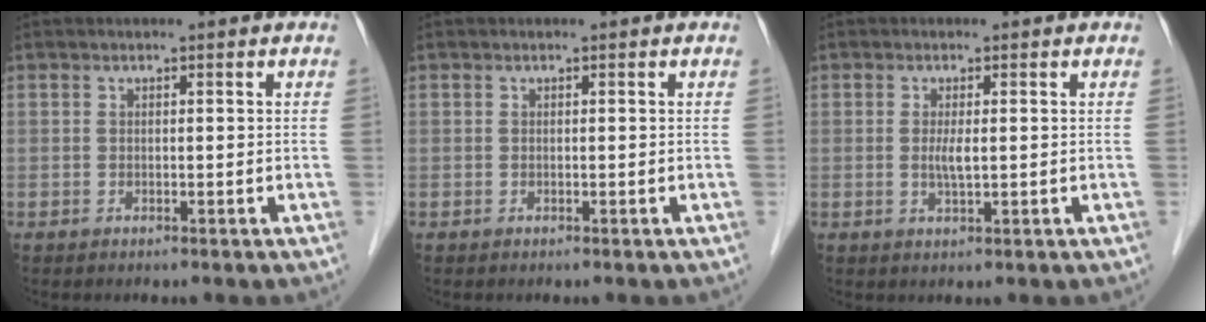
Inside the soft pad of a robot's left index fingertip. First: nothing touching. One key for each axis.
{"total": 0.0}
{"total": 2.1, "fx": 0.1, "fy": 0.3, "fz": 2.0, "tx": -0.047, "ty": -0.003, "tz": 0.003}